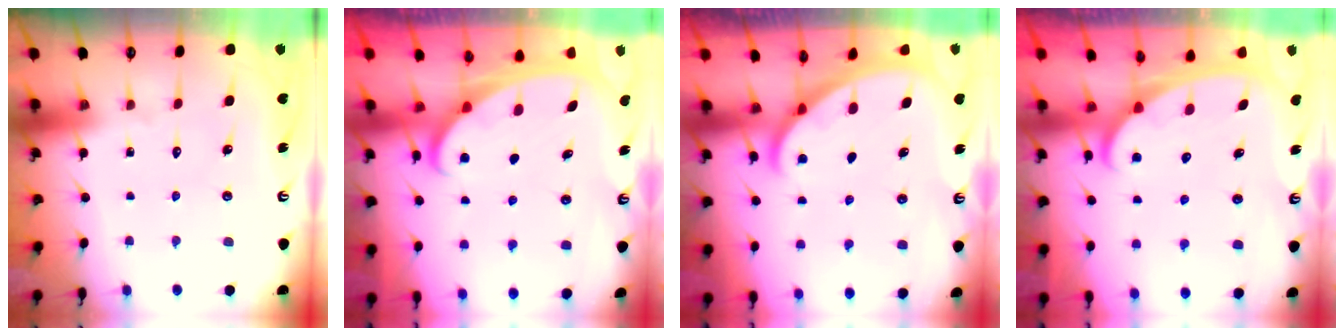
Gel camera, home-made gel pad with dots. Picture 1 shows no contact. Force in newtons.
{"total": 2.2, "press": 2.2, "slide": 0.3}
{"total": 1.6, "press": 1.6, "slide": 0.1}
{"total": 2.4, "press": 2.3, "slide": 0.3}